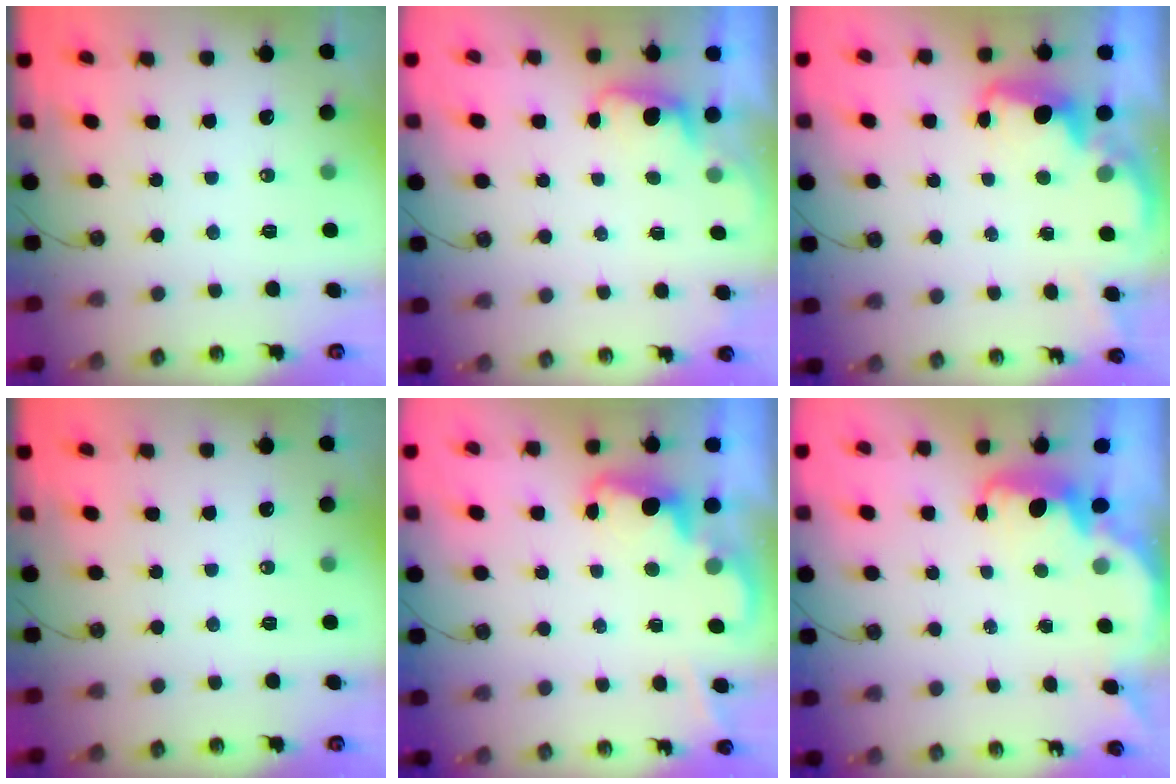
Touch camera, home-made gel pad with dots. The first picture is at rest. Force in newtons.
{"total": 1.2, "press": 1.0, "slide": 0.7}
{"total": 2.1, "press": 2.0, "slide": 0.6}
{"total": 0.0}
{"total": 2.4, "press": 2.3, "slide": 0.5}
{"total": 2.5, "press": 2.4, "slide": 0.6}